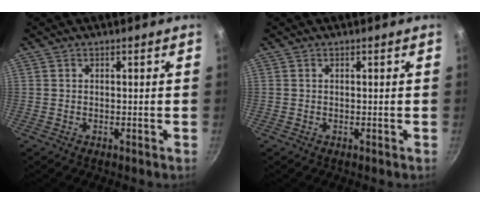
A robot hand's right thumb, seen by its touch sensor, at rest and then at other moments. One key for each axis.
{"total": 0.0}